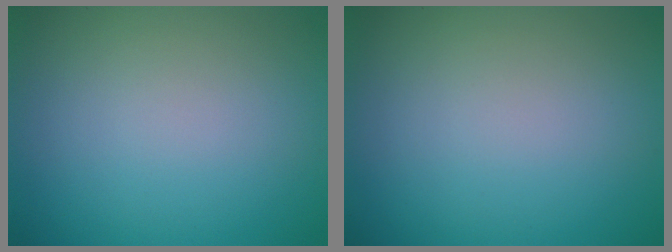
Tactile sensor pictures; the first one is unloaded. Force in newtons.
{"total": 0.0}